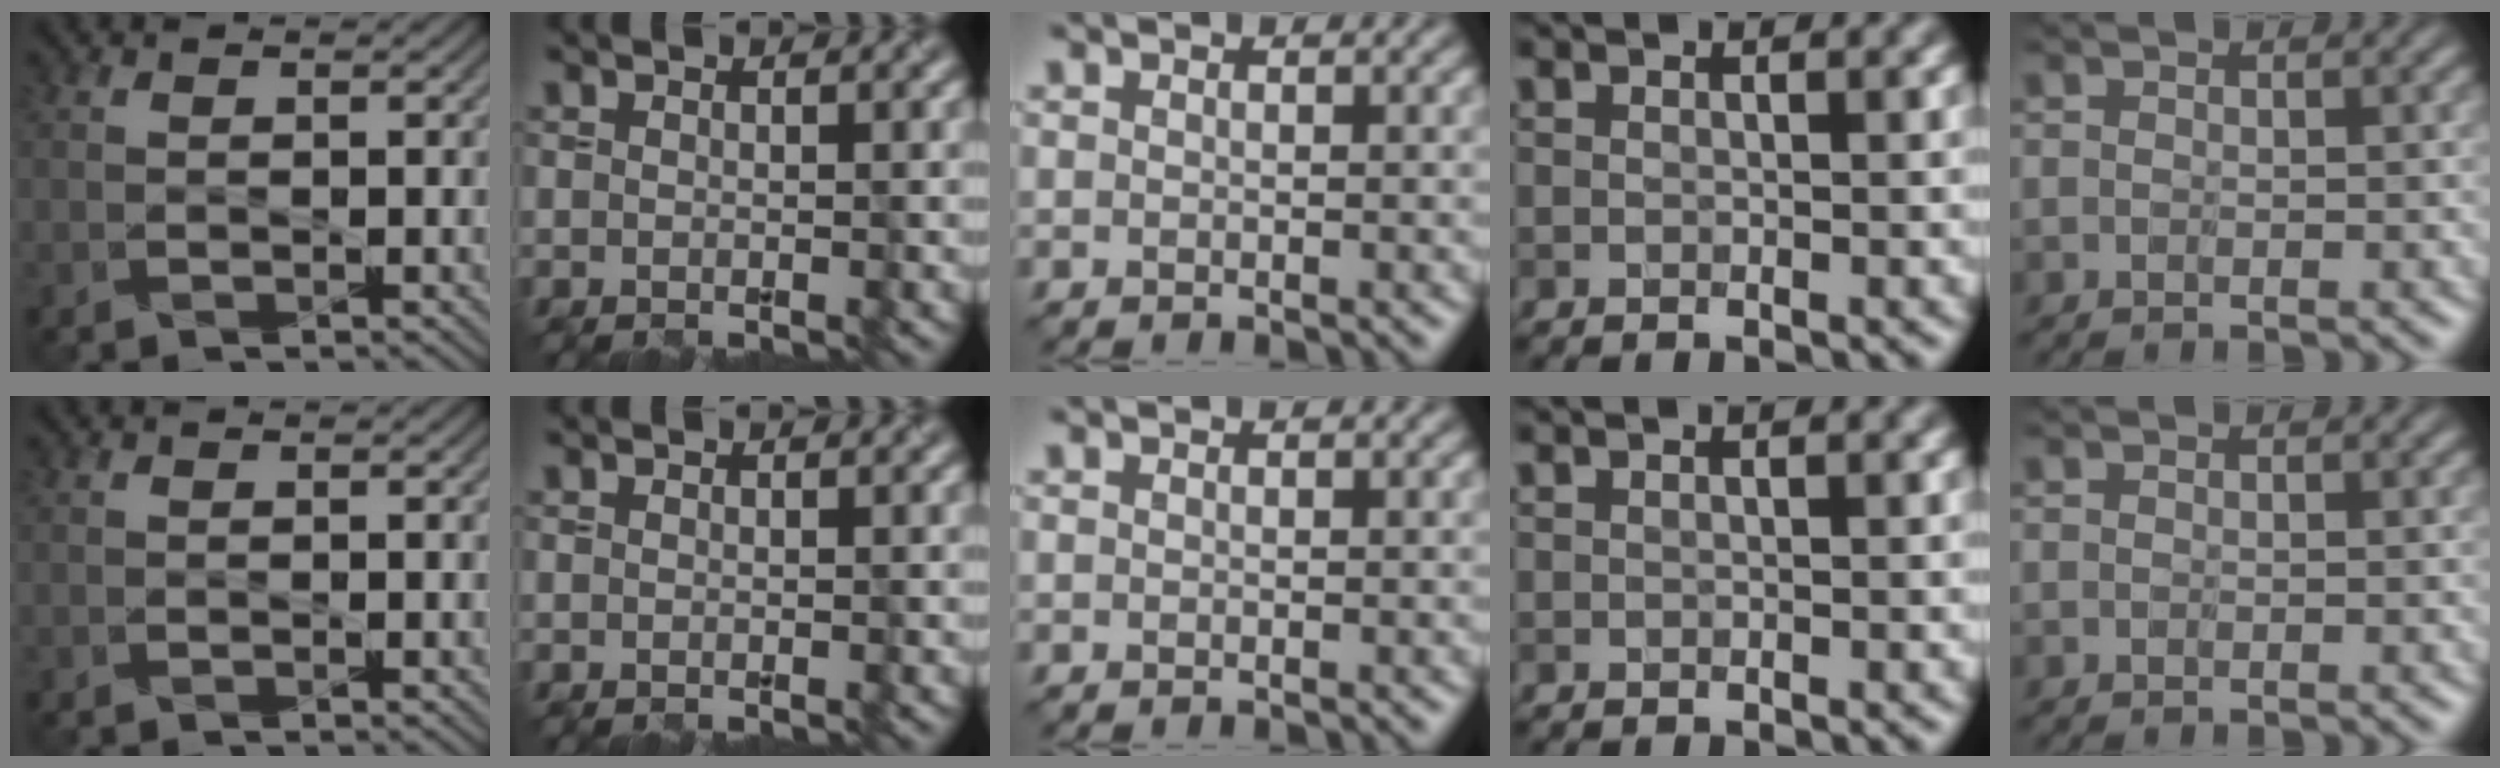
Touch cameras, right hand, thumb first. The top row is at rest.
{}